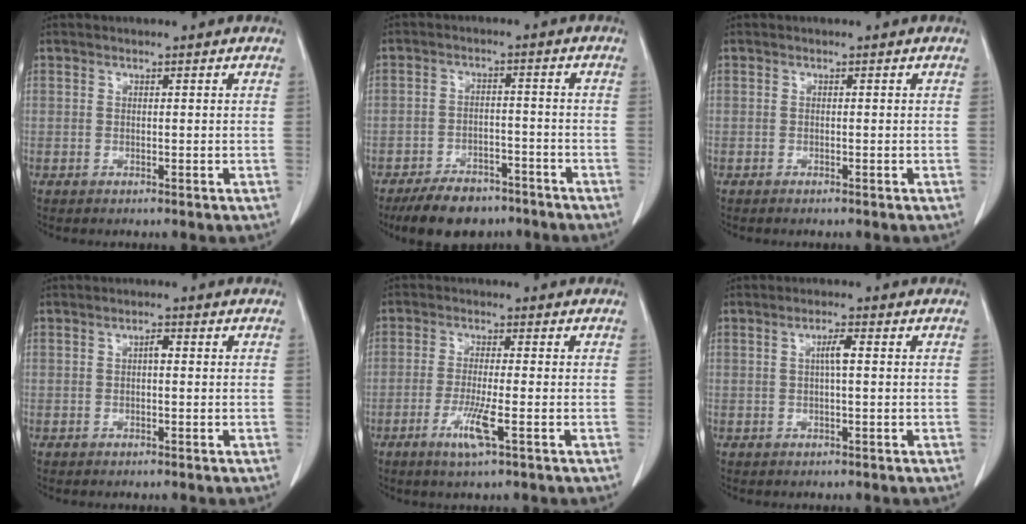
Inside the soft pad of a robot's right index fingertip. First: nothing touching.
{"total": 9.0, "force": [-7.2, 4.3, 3.4], "torque": [-0.052, 0.000, -0.115]}
{"total": 0.6, "force": [-0.5, 0.0, 0.3], "torque": [-0.008, -0.001, -0.008]}
{"total": 1.2, "force": [0.0, 0.4, 1.1], "torque": [-0.018, 0.004, 0.000]}
{"total": 5.0, "force": [-2.1, -0.1, 4.6], "torque": [-0.088, -0.011, -0.039]}
{"total": 2.3, "force": [0.3, 0.1, 2.2], "torque": [-0.041, 0.003, 0.004]}